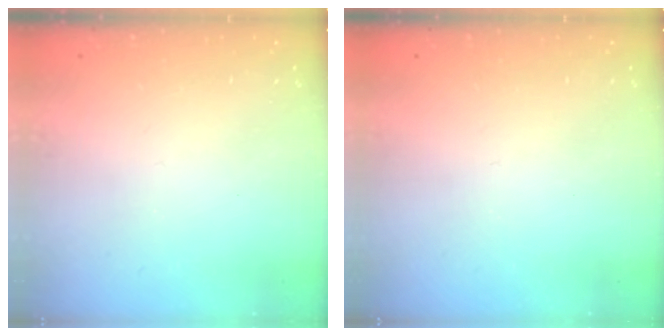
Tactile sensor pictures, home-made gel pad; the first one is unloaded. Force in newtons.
{"total": 0.0}